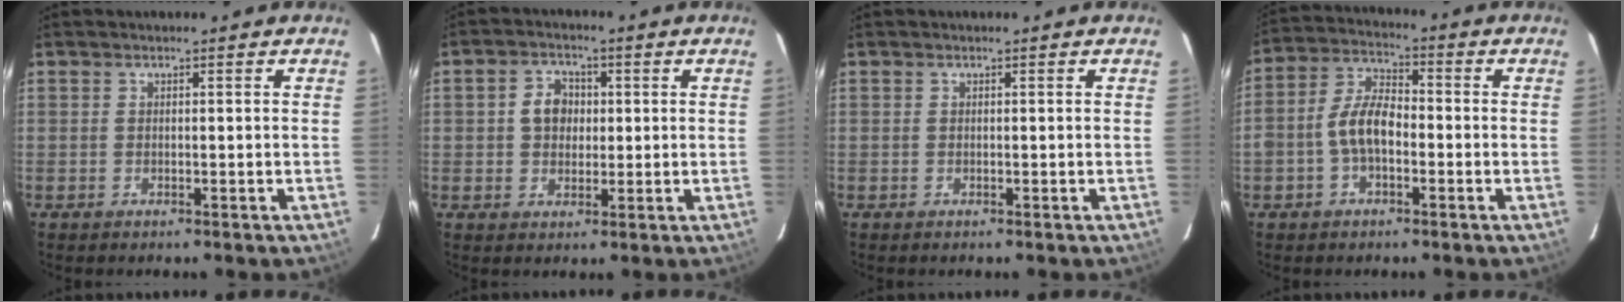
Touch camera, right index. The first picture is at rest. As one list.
[{"total": 5.1, "force": [0.5, 4.3, 2.7], "torque": [-0.049, 0.017, 0.010]}, {"total": 0.0}, {"total": 7.9, "force": [-2.1, 4.5, 6.1], "torque": [-0.128, 0.021, -0.039]}]